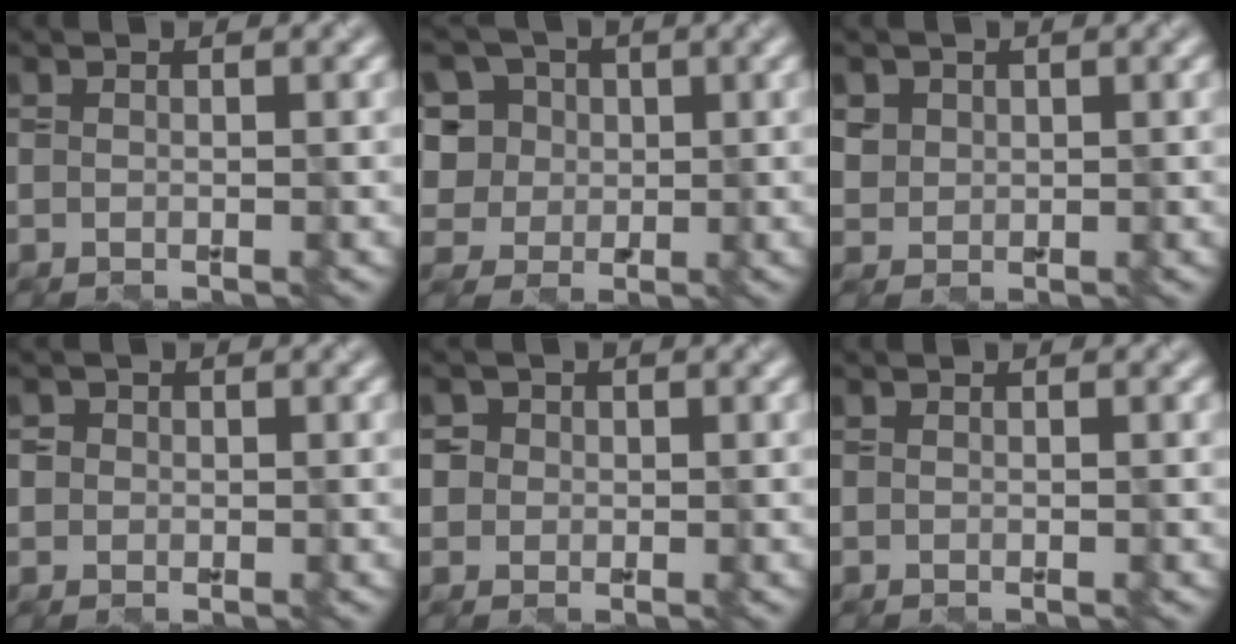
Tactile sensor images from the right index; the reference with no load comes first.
{"total": 9.3, "force": [3.6, 7.7, 3.8], "torque": [-0.083, 0.029, 0.042]}
{"total": 2.0, "force": [0.9, 1.7, 0.5], "torque": [-0.020, -0.003, 0.035]}
{"total": 1.4, "force": [0.4, 1.3, 0.3], "torque": [0.003, 0.003, 0.007]}
{"total": 2.7, "force": [1.0, 2.4, 0.8], "torque": [-0.003, 0.011, 0.012]}
{"total": 0.0}